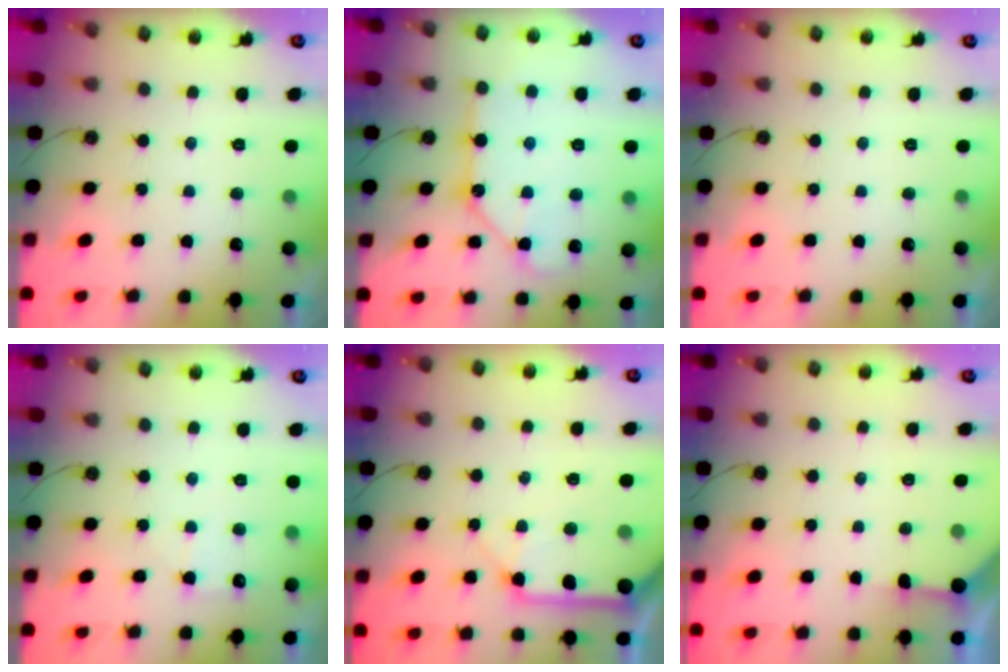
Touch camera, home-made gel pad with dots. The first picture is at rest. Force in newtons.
{"total": 10.8, "press": 10.7, "slide": 1.2}
{"total": 0.0}
{"total": 4.2, "press": 4.1, "slide": 0.5}
{"total": 13.3, "press": 13.2, "slide": 1.8}
{"total": 3.5, "press": 3.5, "slide": 0.2}